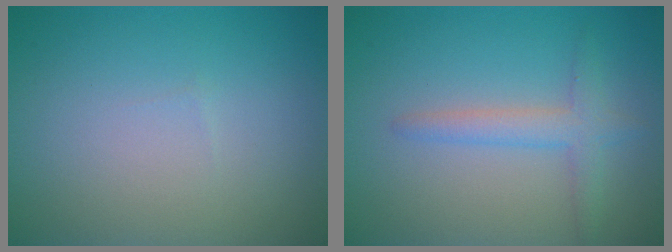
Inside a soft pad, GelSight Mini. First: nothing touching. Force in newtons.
{"total": 2.4, "press": 2.4, "slide": 0.2}